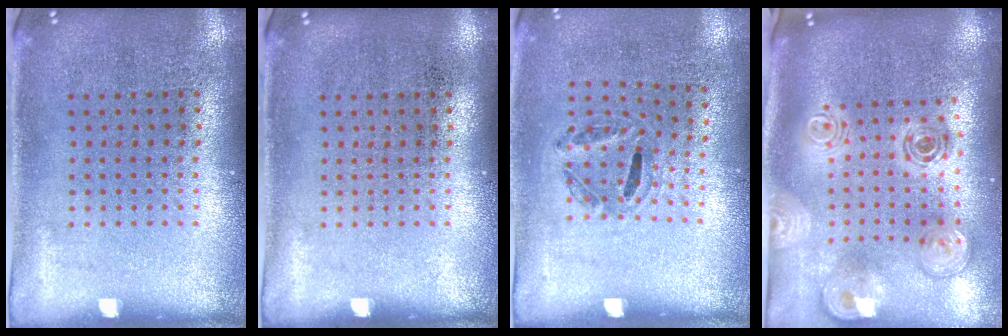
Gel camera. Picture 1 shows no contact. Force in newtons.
{"total": 0.0}
{"total": 1.1, "press": 0.6, "slide": 0.9}
{"total": 2.1, "press": 1.8, "slide": 1.1}